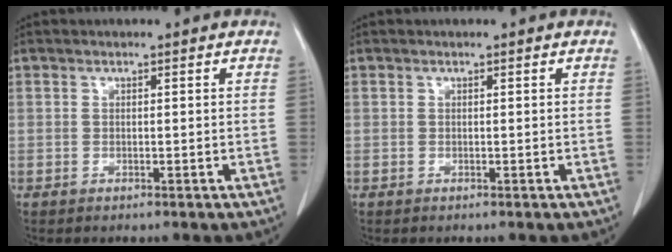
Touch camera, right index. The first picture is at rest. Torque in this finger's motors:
{"motor_torque": [-0.02, 0.04, -0.04, 0.00]}